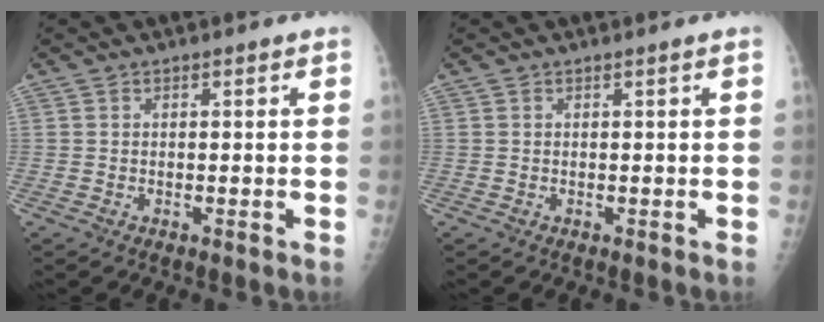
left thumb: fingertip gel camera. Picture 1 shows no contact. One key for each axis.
{"total": 0.0}